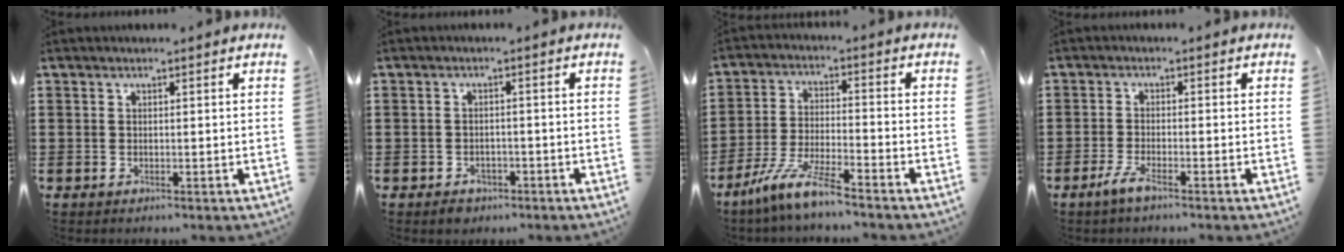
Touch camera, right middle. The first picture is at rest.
{"total": 1.6, "force": [-1.2, 0.9, 0.4], "torque": [-0.012, -0.001, -0.027]}
{"total": 7.9, "force": [-6.5, -0.2, 4.6], "torque": [-0.103, -0.016, -0.129]}
{"total": 2.9, "force": [-1.8, 0.2, 2.2], "torque": [-0.052, -0.006, -0.036]}